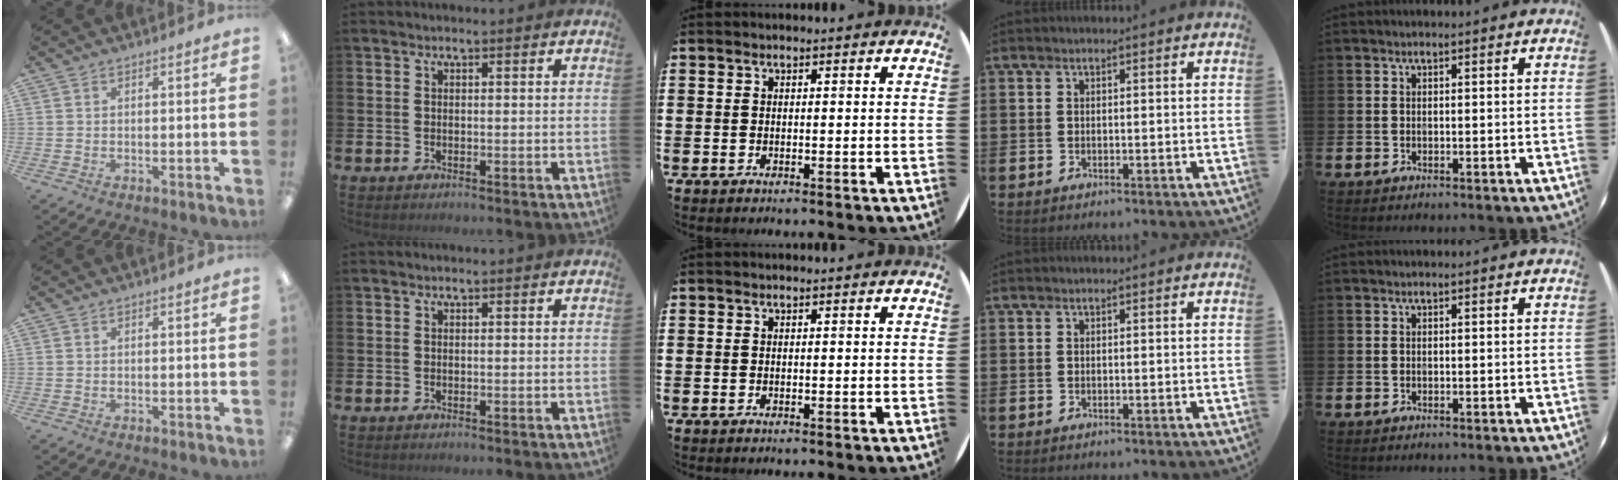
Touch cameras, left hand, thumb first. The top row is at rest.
{}